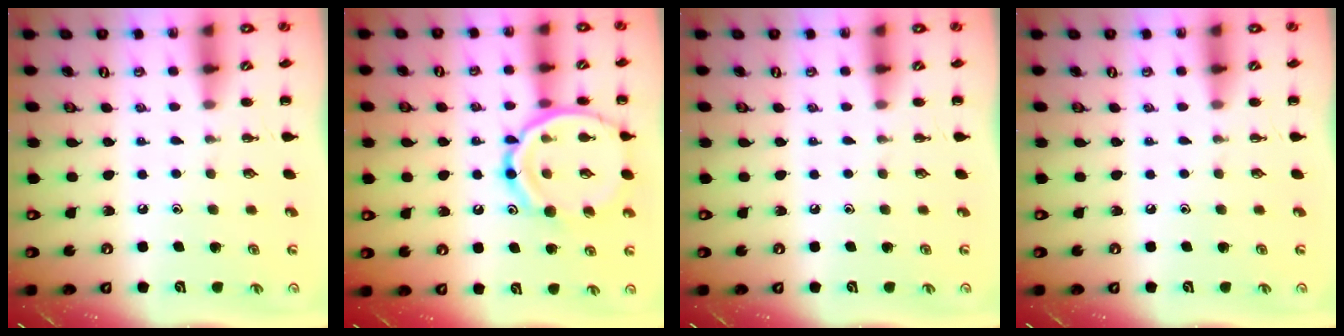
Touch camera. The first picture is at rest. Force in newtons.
{"total": 17.7, "press": 17.6, "slide": 2.0}
{"total": 0.0}
{"total": 0.0}